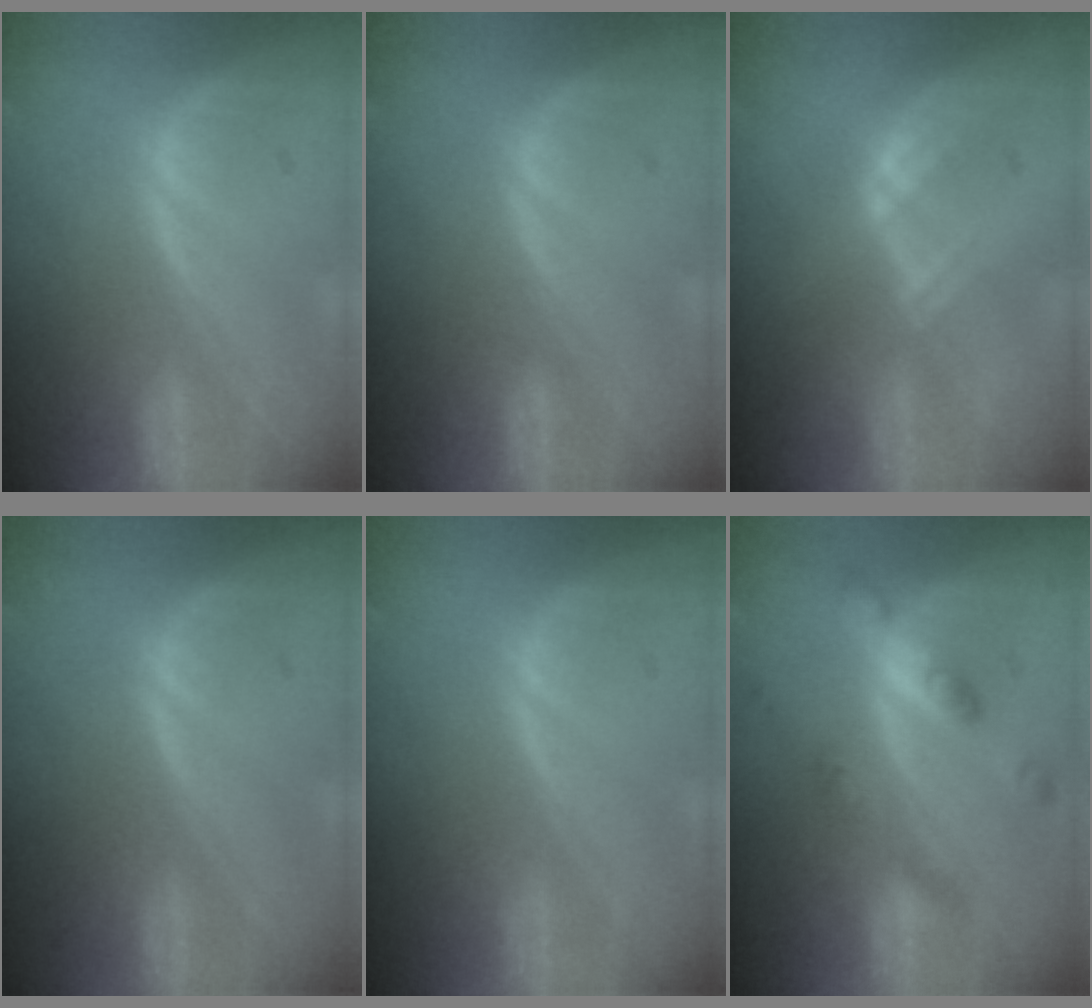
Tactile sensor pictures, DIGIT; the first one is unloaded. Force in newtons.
{"total": 0.6, "press": 0.6, "slide": 0.2}
{"total": 2.3, "press": 2.1, "slide": 0.7}
{"total": 0.0}
{"total": 0.0}
{"total": 6.0, "press": 6.0, "slide": 0.4}